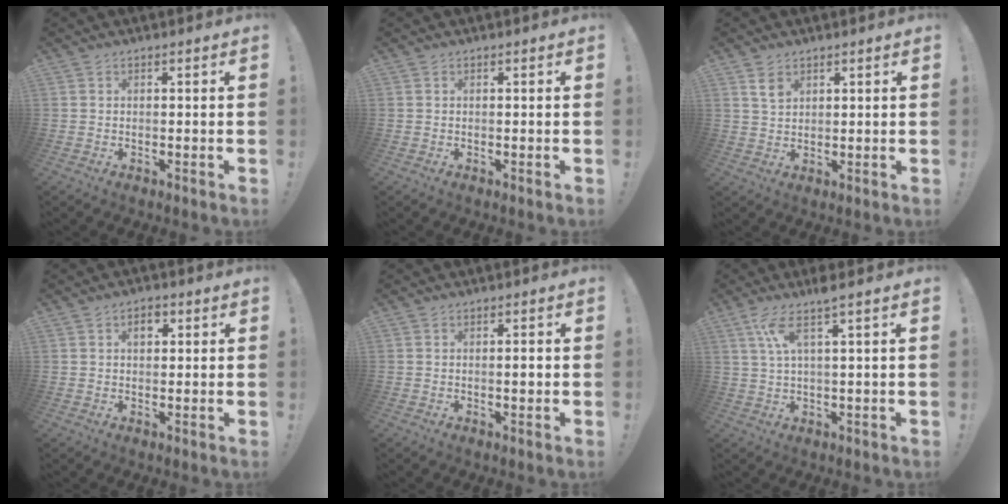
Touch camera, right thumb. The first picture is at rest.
{"total": 0.0}
{"total": 3.6, "force": [2.3, 2.3, 1.6], "torque": [-0.018, -0.013, 0.042]}
{"total": 3.4, "force": [1.0, 2.3, 2.3], "torque": [-0.028, 0.003, 0.013]}
{"total": 1.5, "force": [-0.3, 0.3, 1.4], "torque": [-0.014, -0.002, -0.009]}
{"total": 7.0, "force": [3.3, 0.3, 6.2], "torque": [-0.116, -0.009, 0.055]}